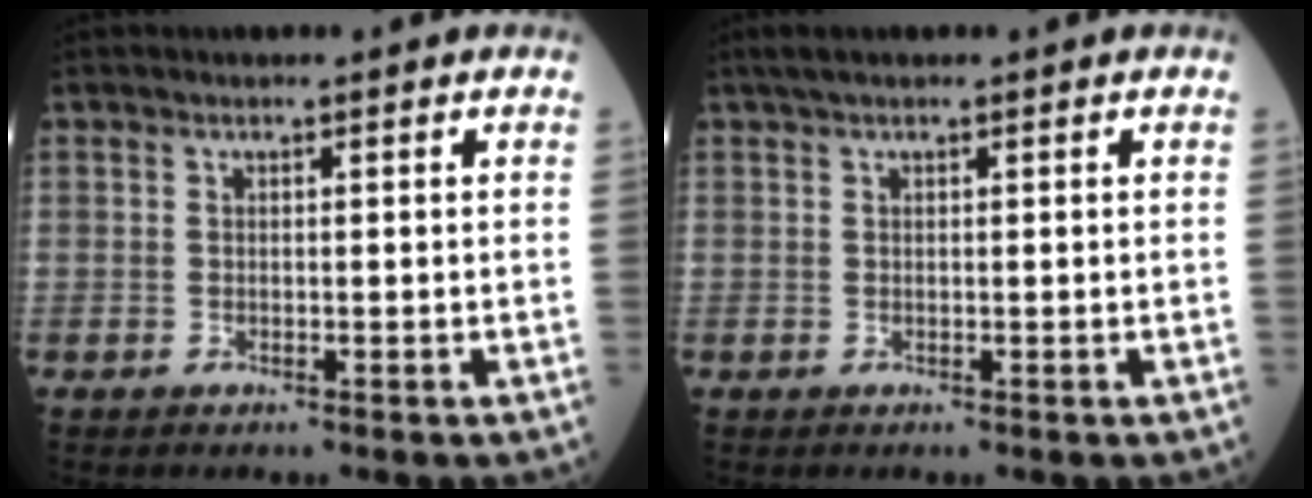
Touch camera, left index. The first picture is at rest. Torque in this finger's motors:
{"motor_torque": [-0.13, -0.01, 0.01, 0.04]}